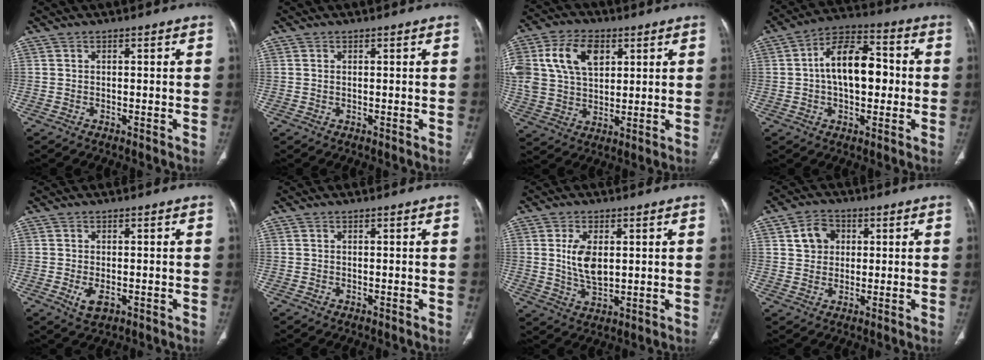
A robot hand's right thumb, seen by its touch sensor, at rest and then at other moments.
{"total": 0.0}
{"total": 16.9, "force": [5.7, 11.2, 11.2], "torque": [-0.226, 0.003, 0.107]}
{"total": 14.0, "force": [0.4, 8.0, 11.5], "torque": [-0.164, 0.030, -0.004]}
{"total": 3.3, "force": [-0.9, 1.8, 2.6], "torque": [-0.048, -0.007, -0.008]}
{"total": 0.0}
{"total": 7.3, "force": [1.3, 3.9, 6.0], "torque": [-0.108, -0.010, 0.033]}
{"total": 5.9, "force": [1.8, 4.9, 2.8], "torque": [-0.026, 0.000, 0.030]}